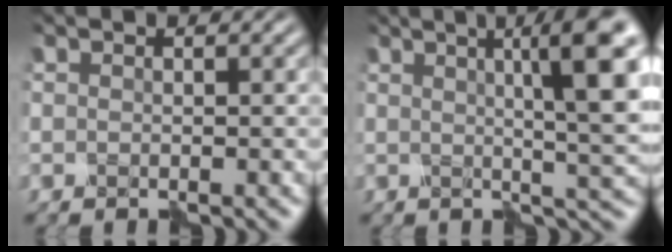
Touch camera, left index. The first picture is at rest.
{"total": 9.5, "force": [2.6, 1.9, 9.0], "torque": [-0.093, 0.015, 0.032]}